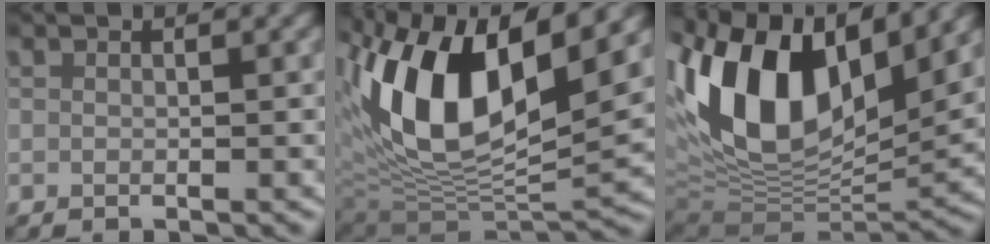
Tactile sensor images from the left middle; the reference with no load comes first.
{"total": 16.1, "force": [3.2, 9.1, 12.9], "torque": [-0.240, -0.007, 0.053]}
{"total": 17.6, "force": [4.1, 10.2, 13.7], "torque": [-0.271, -0.004, 0.069]}